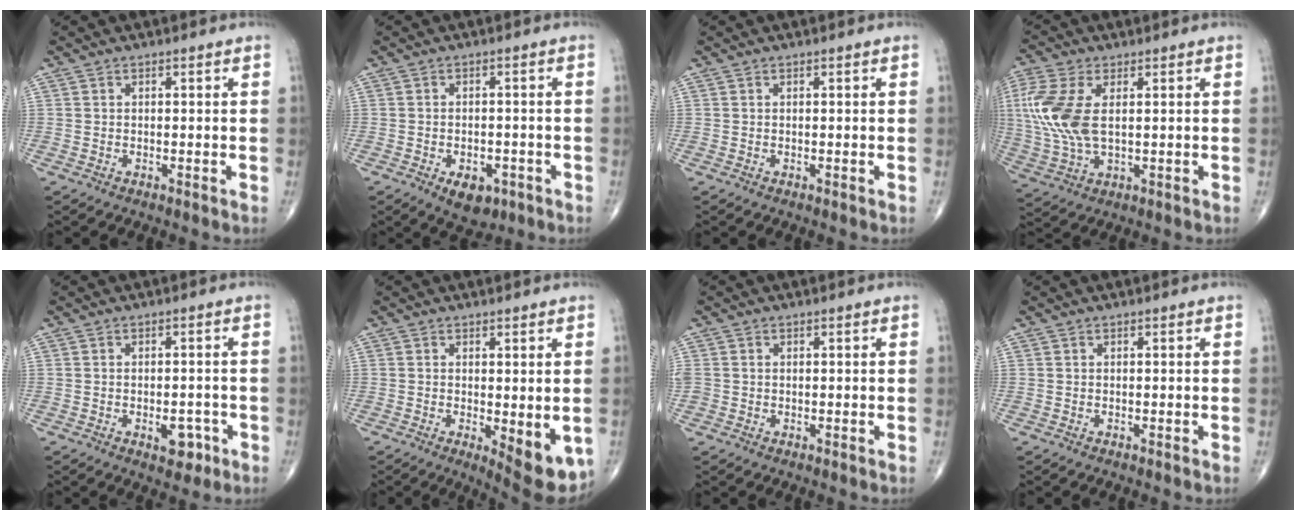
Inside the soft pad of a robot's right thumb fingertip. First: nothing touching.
{"total": 5.9, "force": [-2.9, 3.5, 3.7], "torque": [-0.038, 0.008, -0.036]}
{"total": 0.0}
{"total": 12.5, "force": [1.9, 6.6, 10.4], "torque": [-0.263, 0.000, 0.042]}
{"total": 4.2, "force": [-1.8, 2.3, 3.1], "torque": [-0.024, 0.007, -0.020]}
{"total": 8.2, "force": [-1.7, 2.8, 7.6], "torque": [-0.092, -0.023, -0.017]}
{"total": 1.7, "force": [-0.2, 1.5, 0.8], "torque": [-0.020, 0.005, -0.003]}
{"total": 0.0}